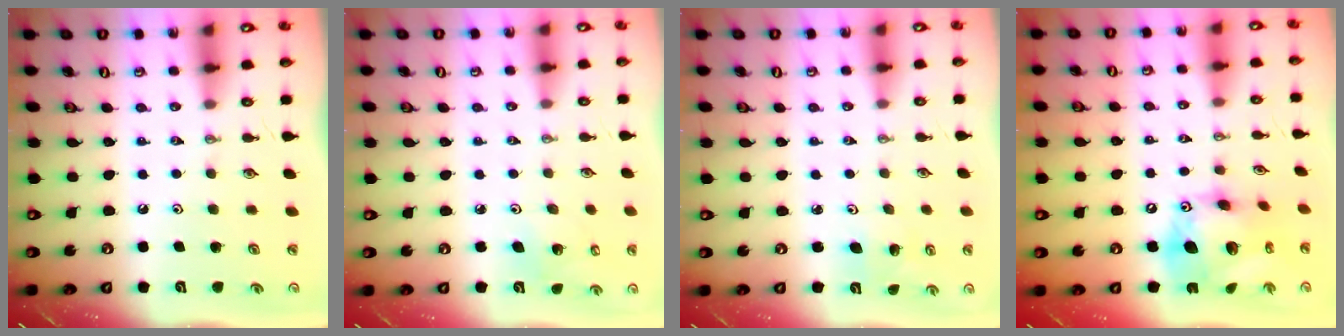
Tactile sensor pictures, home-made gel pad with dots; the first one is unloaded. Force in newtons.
{"total": 5.8, "press": 5.7, "slide": 1.2}
{"total": 2.5, "press": 2.5, "slide": 0.1}
{"total": 18.2, "press": 18.2, "slide": 1.3}